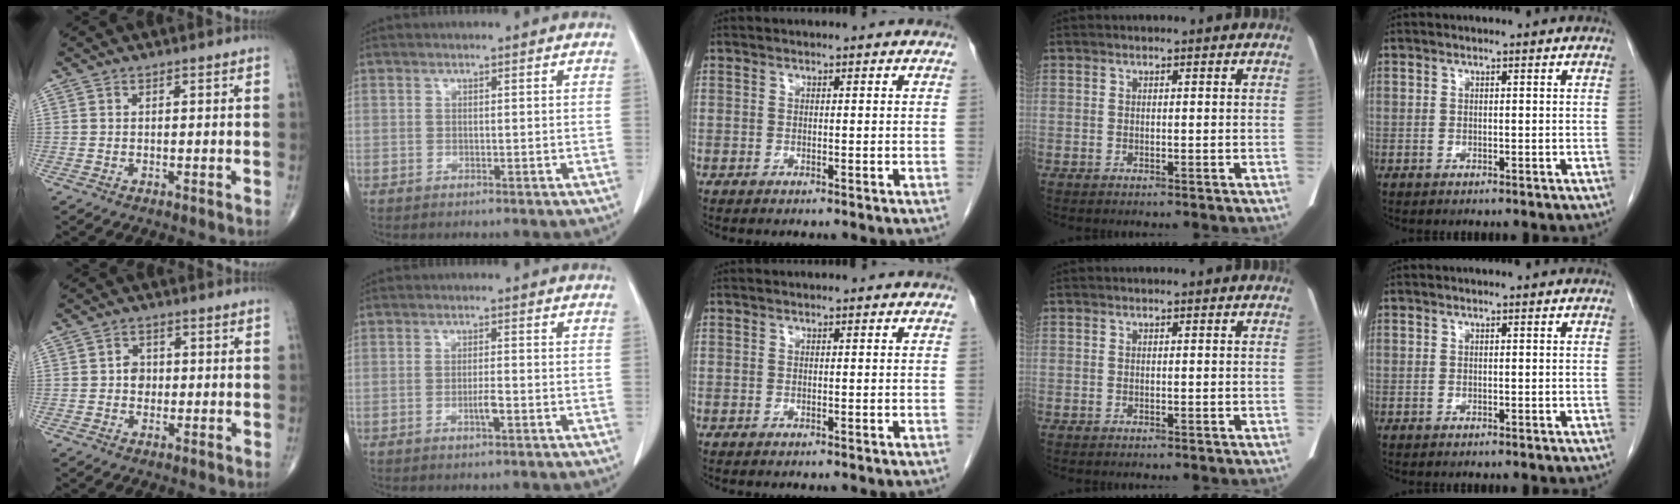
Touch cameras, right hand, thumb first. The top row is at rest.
{"thumb": {"total": 2.7, "force": [-0.1, 2.4, 1.3], "torque": [-0.003, 0.006, -0.006]}, "index": {"total": 2.0, "force": [-0.8, 0.2, 1.9], "torque": [-0.035, -0.001, -0.014]}}